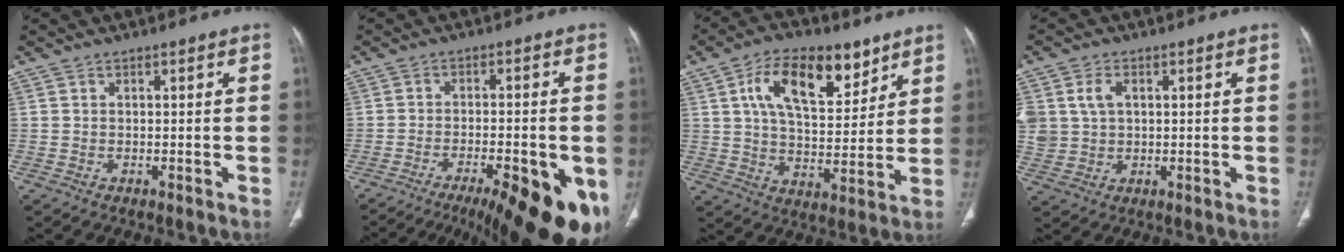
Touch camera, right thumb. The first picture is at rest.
{"total": 20.2, "force": [-10.5, 6.0, 16.2], "torque": [-0.179, 0.007, -0.144]}
{"total": 16.0, "force": [8.0, 8.1, 11.3], "torque": [-0.151, -0.026, 0.139]}
{"total": 7.9, "force": [2.0, 5.9, 4.9], "torque": [-0.111, 0.002, 0.049]}